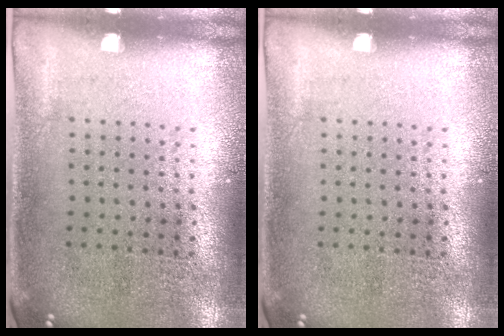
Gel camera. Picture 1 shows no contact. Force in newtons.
{"total": 0.0}